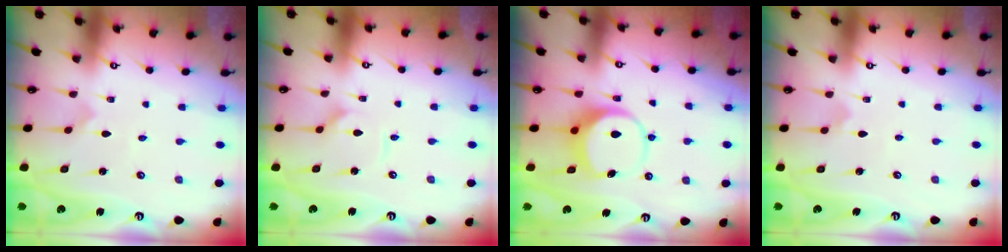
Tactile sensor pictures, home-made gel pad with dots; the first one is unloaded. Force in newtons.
{"total": 2.2, "press": 2.2, "slide": 0.3}
{"total": 8.8, "press": 8.7, "slide": 1.5}
{"total": 2.9, "press": 2.9, "slide": 0.1}